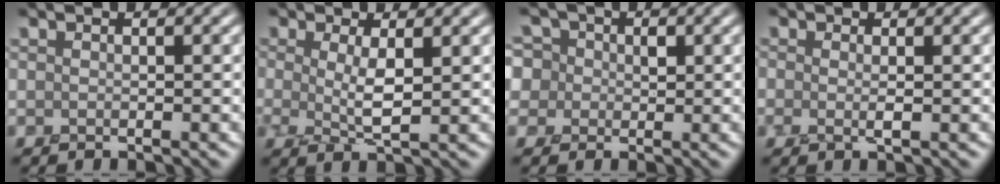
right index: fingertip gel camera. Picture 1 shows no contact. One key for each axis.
{"total": 2.3, "fx": 0.2, "fy": 0.4, "fz": 2.3, "tx": -0.050, "ty": -0.011, "tz": 0.009}
{"total": 6.4, "fx": 2.3, "fy": 5.5, "fz": 2.4, "tx": -0.043, "ty": 0.031, "tz": 0.006}
{"total": 0.8, "fx": -0.3, "fy": 0.1, "fz": 0.8, "tx": -0.019, "ty": -0.007, "tz": -0.003}